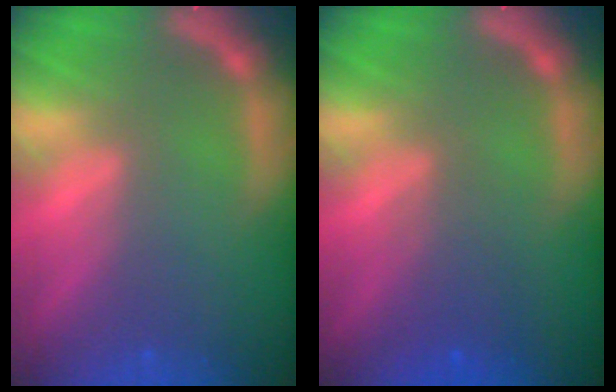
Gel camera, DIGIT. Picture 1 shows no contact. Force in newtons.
{"total": 2.5}